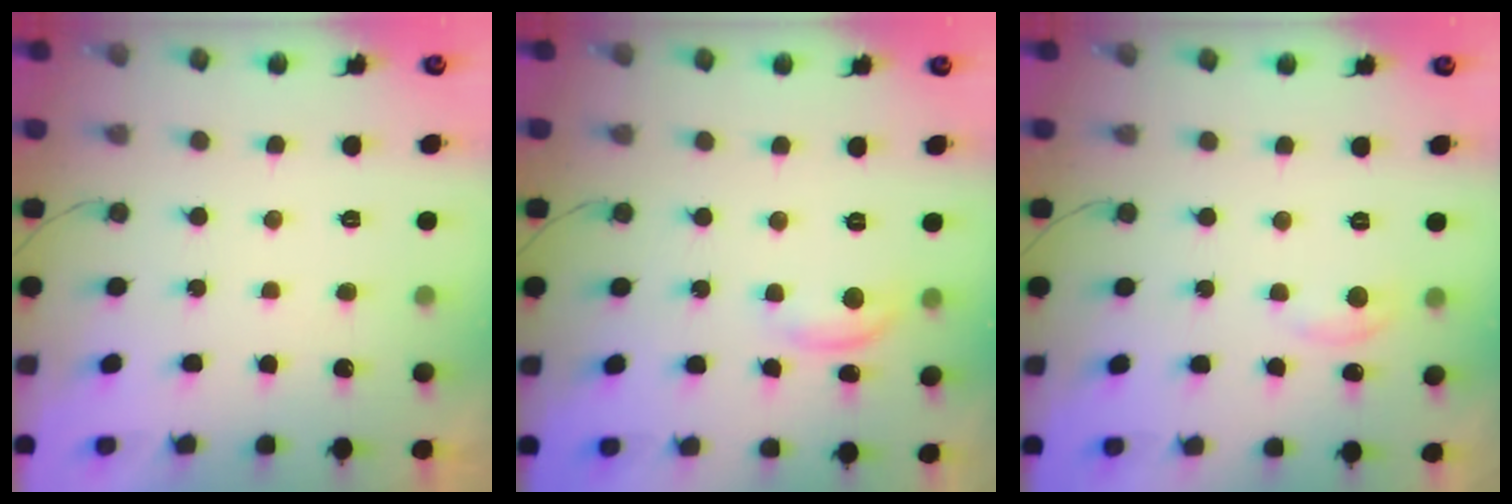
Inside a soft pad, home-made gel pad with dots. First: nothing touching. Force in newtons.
{"total": 6.2, "press": 6.2, "slide": 0.3}
{"total": 3.6, "press": 3.6, "slide": 0.5}